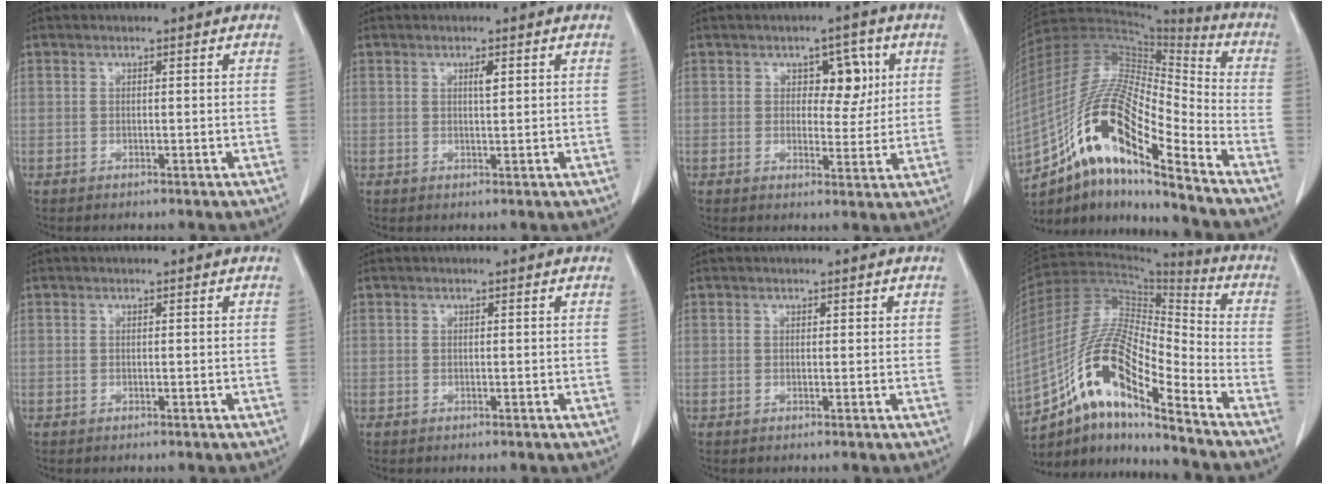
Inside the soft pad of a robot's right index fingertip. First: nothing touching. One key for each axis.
{"total": 1.2, "fx": 0.5, "fy": 0.2, "fz": 1.1, "tx": -0.021, "ty": -0.001, "tz": 0.008}
{"total": 5.5, "fx": 1.7, "fy": 3.2, "fz": 4.2, "tx": -0.046, "ty": 0.009, "tz": 0.025}
{"total": 19.1, "fx": -11.2, "fy": 3.3, "fz": 15.1, "tx": -0.298, "ty": 0.009, "tz": -0.195}
{"total": 0.0}
{"total": 0.0}
{"total": 0.8, "fx": 0.4, "fy": 0.4, "fz": 0.5, "tx": 0.000, "ty": 0.001, "tz": 0.004}
{"total": 16.4, "fx": -10.2, "fy": 2.6, "fz": 12.6, "tx": -0.243, "ty": 0.011, "tz": -0.178}